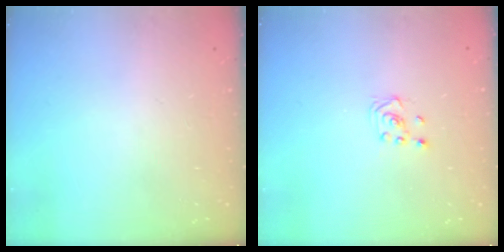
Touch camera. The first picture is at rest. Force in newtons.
{"total": 2.3, "press": 2.2, "slide": 0.8}